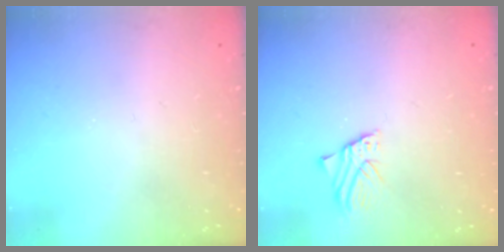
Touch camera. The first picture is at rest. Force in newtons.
{"total": 1.8, "press": 1.8, "slide": 0.1}